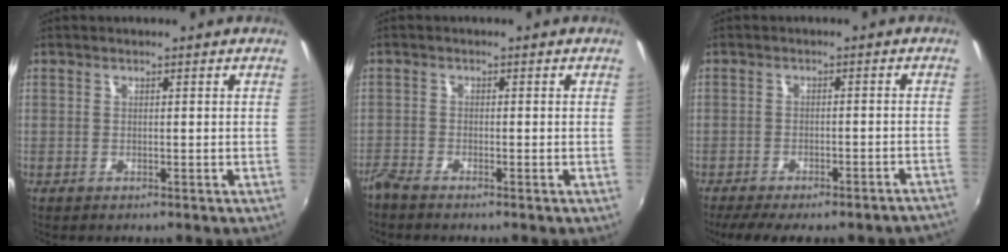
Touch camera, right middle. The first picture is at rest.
{"total": 2.4, "force": [-2.3, 0.0, 0.8], "torque": [-0.028, -0.010, -0.049]}
{"total": 12.4, "force": [-10.7, 0.2, 6.3], "torque": [-0.104, -0.038, -0.144]}